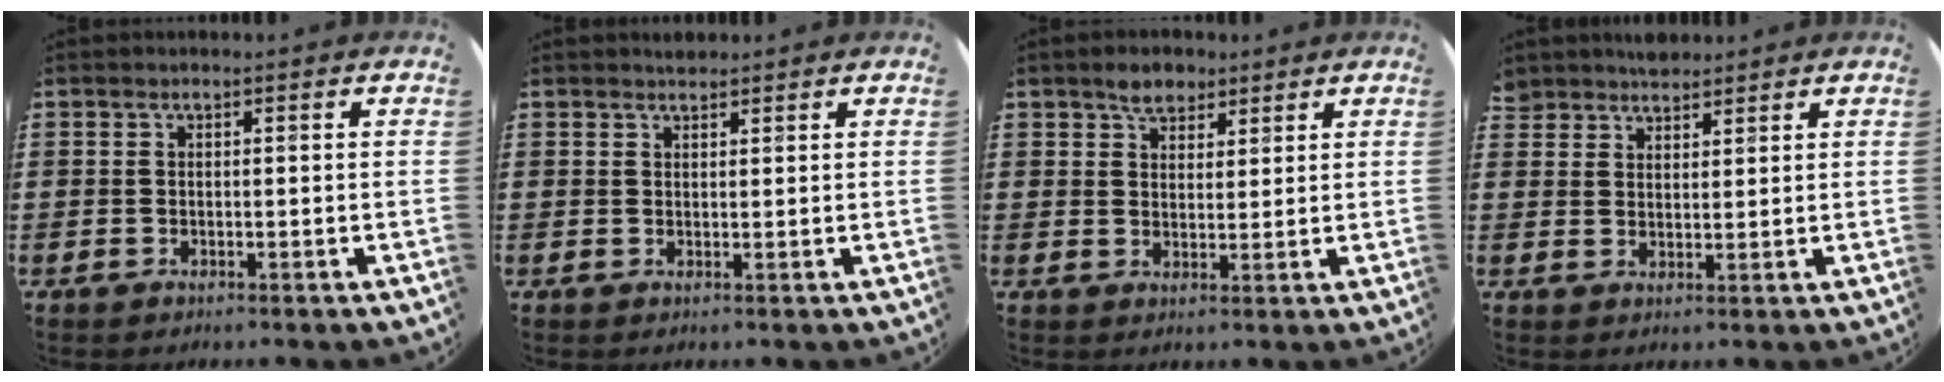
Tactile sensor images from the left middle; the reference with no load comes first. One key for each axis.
{"total": 1.2, "fx": 1.1, "fy": 0.4, "fz": -0.1, "tx": 0.008, "ty": -0.002, "tz": 0.021}
{"total": 3.5, "fx": 2.8, "fy": 1.9, "fz": 0.8, "tx": -0.006, "ty": -0.001, "tz": 0.051}
{"total": 3.0, "fx": 2.8, "fy": 0.9, "fz": -0.4, "tx": -0.001, "ty": 0.000, "tz": 0.056}